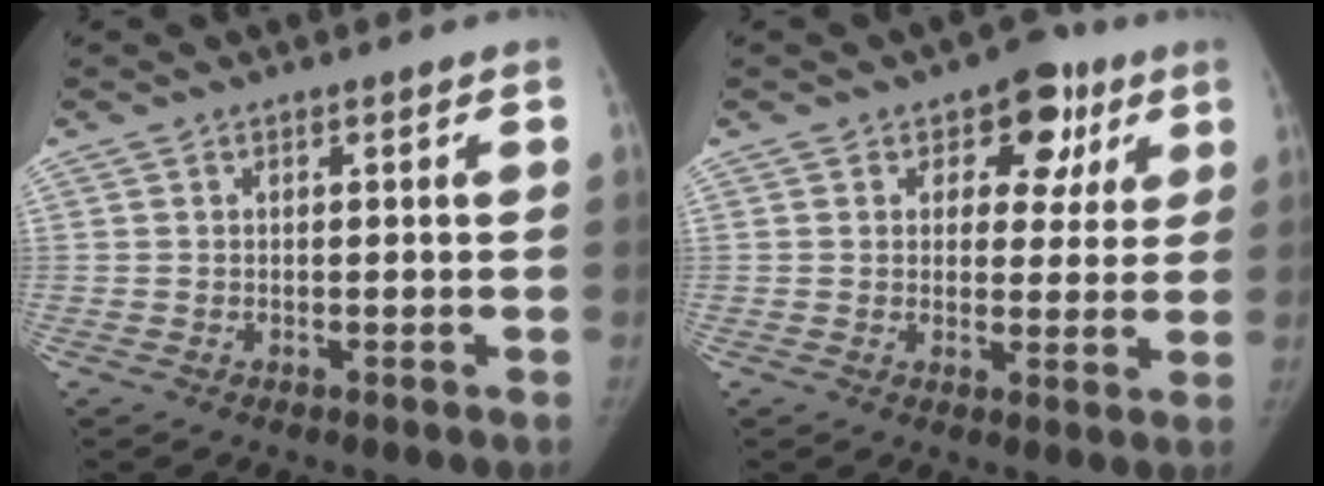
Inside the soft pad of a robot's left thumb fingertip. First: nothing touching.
{"total": 9.2, "force": [4.4, 6.3, 5.2], "torque": [-0.014, -0.010, 0.053]}